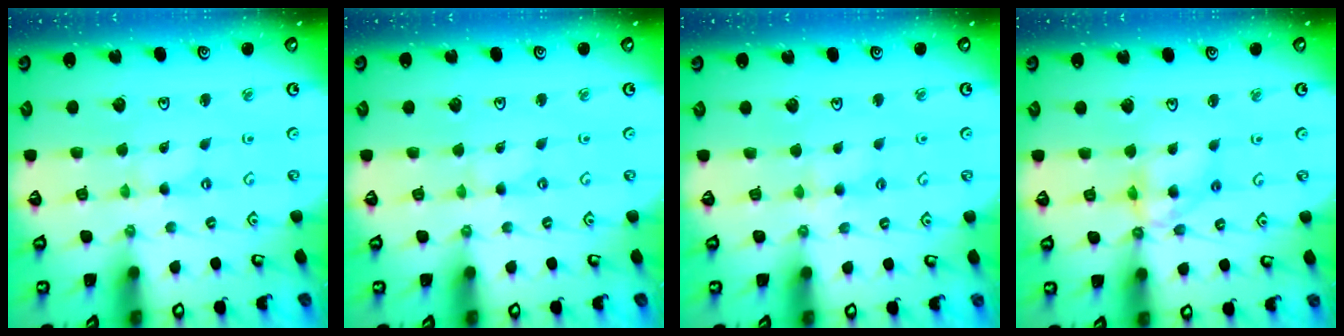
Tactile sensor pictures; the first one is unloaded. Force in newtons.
{"total": 0.0}
{"total": 4.1, "press": 4.1, "slide": 0.5}
{"total": 9.9, "press": 9.8, "slide": 0.7}